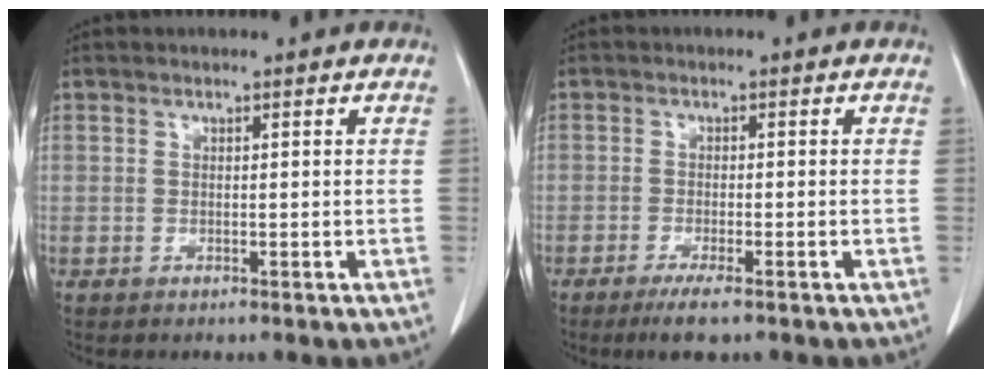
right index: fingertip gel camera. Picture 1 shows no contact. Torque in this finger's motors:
{"motor_torque": [0.46, -0.09, 0.04, 0.02]}